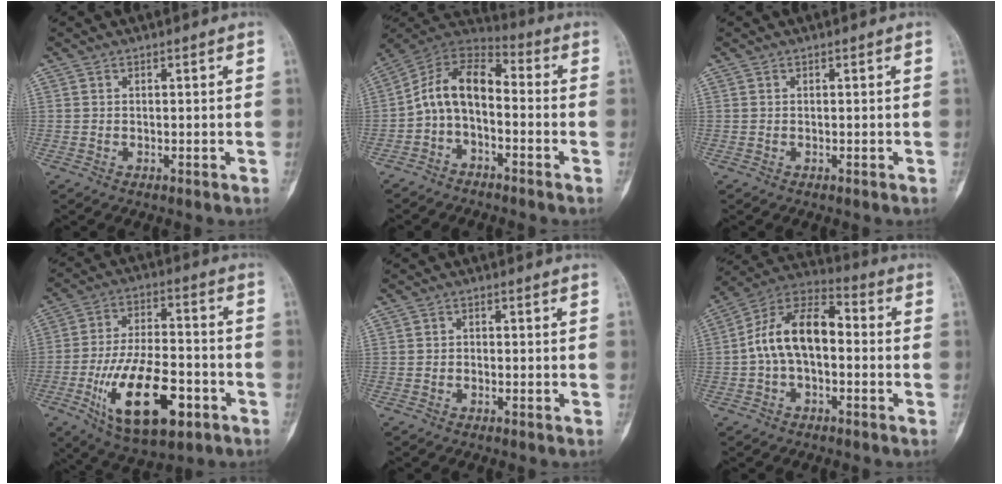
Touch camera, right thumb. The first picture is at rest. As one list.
[{"total": 10.4, "force": [-2.3, 6.3, 7.9], "torque": [-0.129, 0.064, -0.060]}, {"total": 0.0}, {"total": 19.3, "force": [-7.5, 8.9, 15.5], "torque": [-0.250, 0.022, -0.117]}, {"total": 0.7, "force": [-0.3, 0.6, 0.2], "torque": [0.005, 0.003, -0.008]}, {"total": 13.5, "force": [-0.7, 7.8, 11.0], "torque": [-0.182, 0.044, -0.027]}]